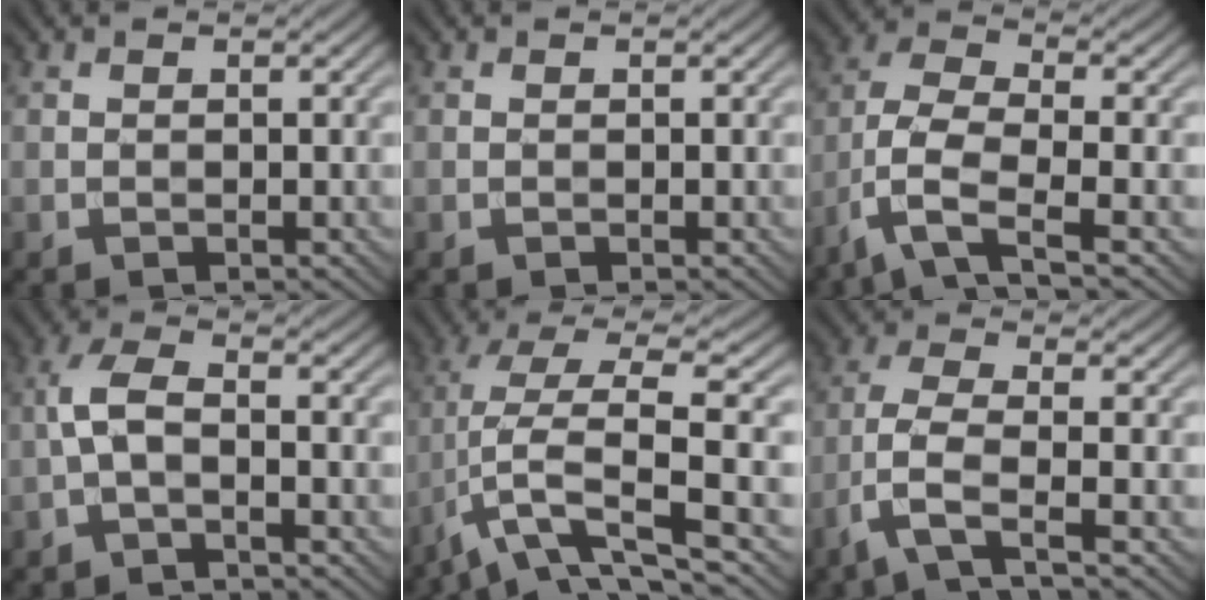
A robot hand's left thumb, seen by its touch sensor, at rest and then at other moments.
{"total": 0.0}
{"total": 7.7, "force": [-4.1, 2.4, 6.1], "torque": [-0.132, 0.000, -0.097]}
{"total": 4.4, "force": [-1.2, 1.5, 3.9], "torque": [-0.093, 0.012, -0.035]}
{"total": 10.8, "force": [-3.4, 2.7, 9.9], "torque": [-0.205, 0.017, -0.053]}
{"total": 5.8, "force": [-3.0, 1.2, 4.8], "torque": [-0.105, 0.001, -0.079]}